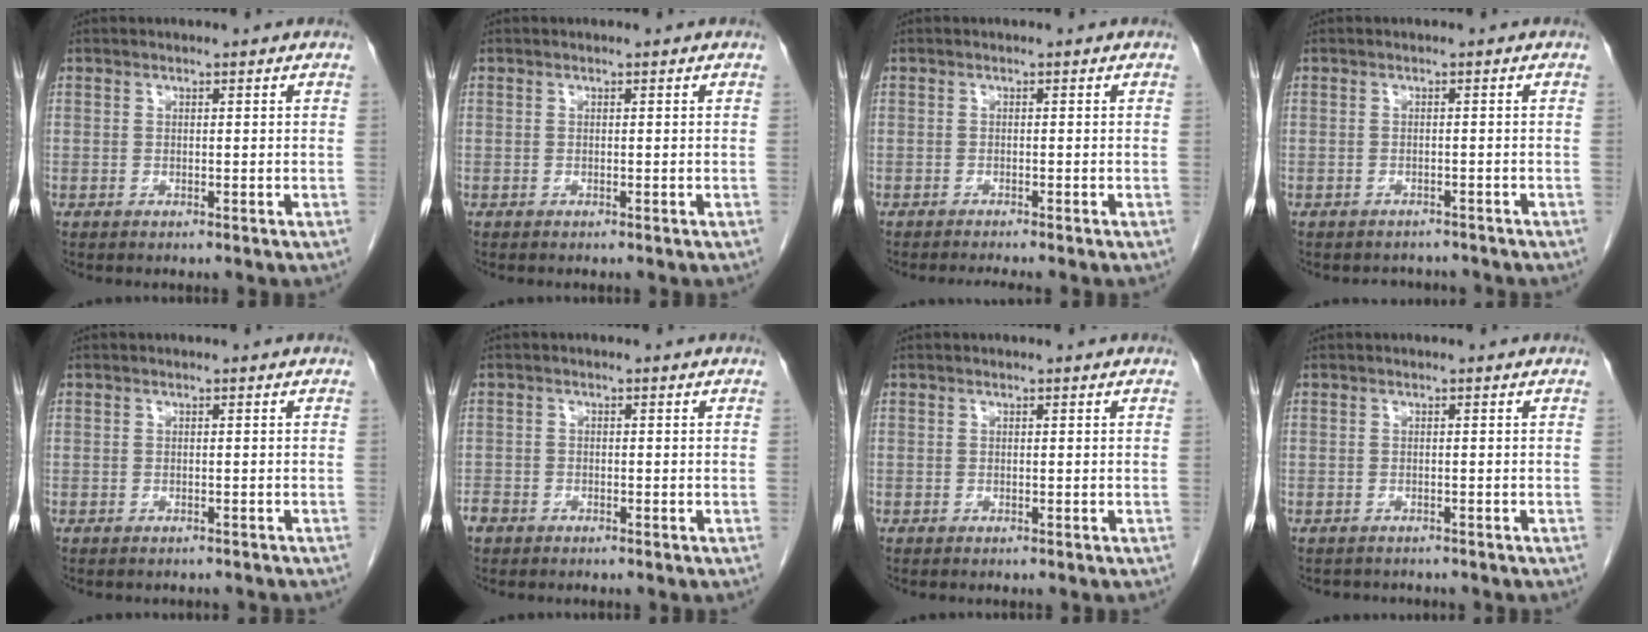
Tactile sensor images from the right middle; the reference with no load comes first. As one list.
[{"total": 0.0}, {"total": 2.6, "force": [-2.3, -0.3, 1.1], "torque": [-0.013, -0.004, -0.034]}, {"total": 3.0, "force": [-2.7, 1.2, -0.2], "torque": [0.003, 0.002, -0.039]}, {"total": 3.3, "force": [-3.0, 1.1, 0.9], "torque": [-0.014, -0.004, -0.034]}, {"total": 2.2, "force": [-1.6, 1.3, 0.6], "torque": [-0.016, 0.001, -0.029]}, {"total": 0.0}, {"total": 2.8, "force": [-2.6, 1.1, 0.4], "torque": [-0.007, -0.003, -0.032]}]